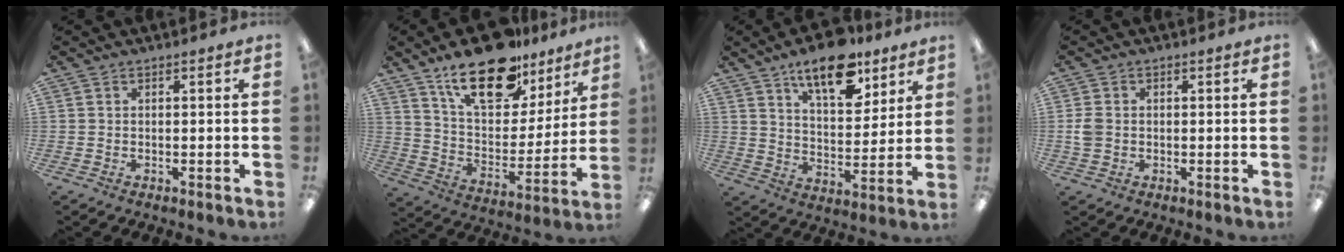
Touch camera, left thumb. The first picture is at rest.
{"total": 21.1, "force": [14.5, 10.1, 11.5], "torque": [-0.191, -0.078, 0.254]}
{"total": 15.4, "force": [10.9, 6.8, 8.5], "torque": [-0.120, -0.056, 0.186]}
{"total": 3.2, "force": [-0.1, 2.6, 2.0], "torque": [-0.028, 0.003, -0.004]}